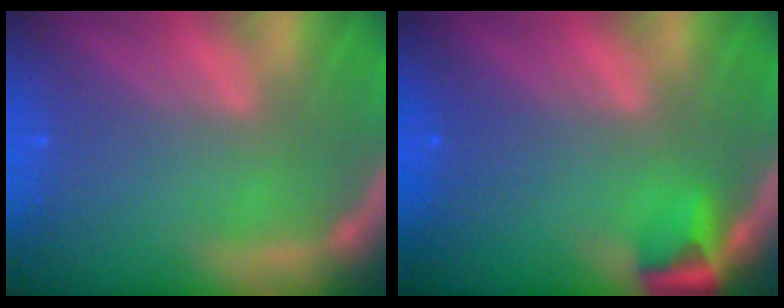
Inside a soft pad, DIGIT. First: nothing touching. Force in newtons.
{"total": 2.4}